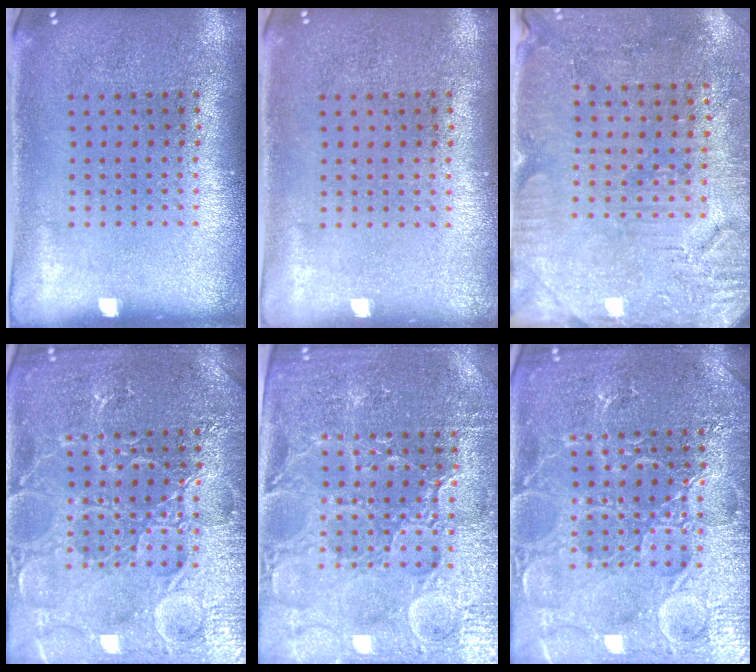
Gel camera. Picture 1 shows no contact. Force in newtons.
{"total": 0.0}
{"total": 3.0, "press": 2.9, "slide": 1.0}
{"total": 5.0, "press": 4.9, "slide": 0.7}
{"total": 4.3, "press": 4.1, "slide": 1.2}
{"total": 5.0, "press": 4.9, "slide": 0.7}